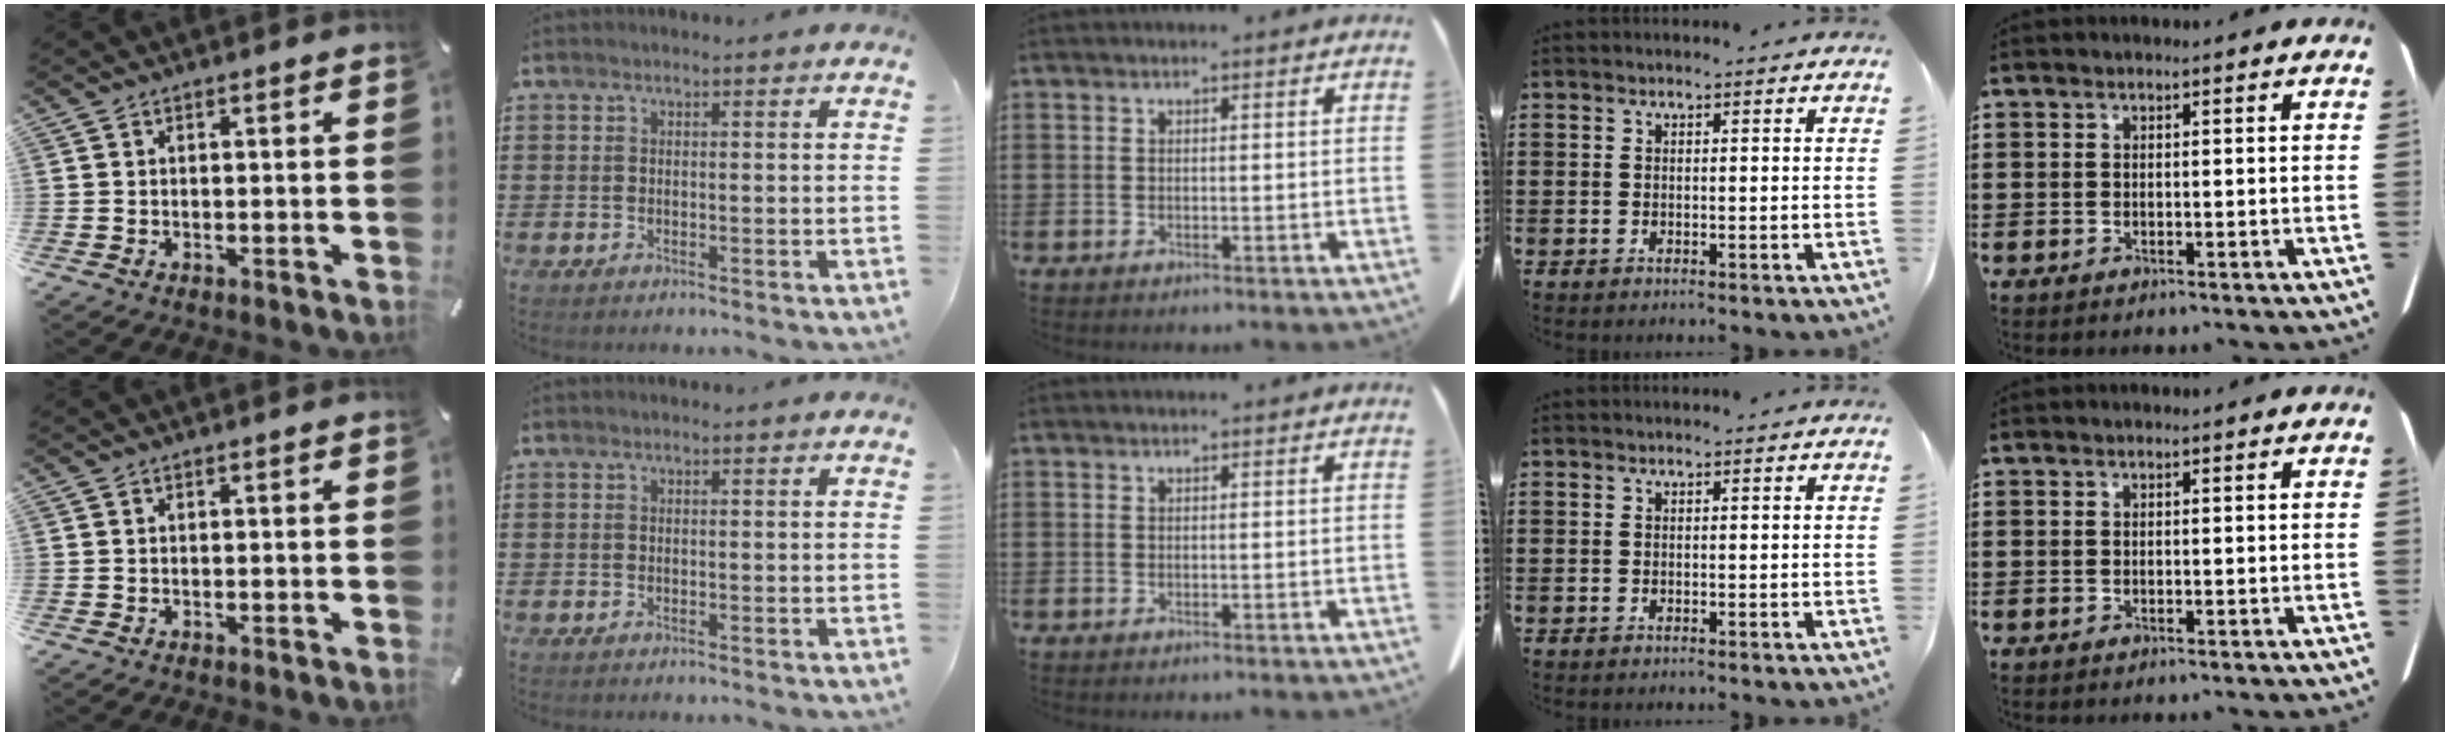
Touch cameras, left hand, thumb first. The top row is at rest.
{}